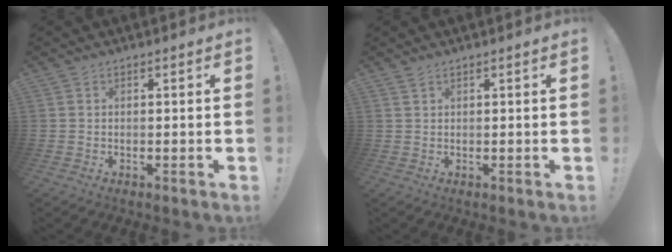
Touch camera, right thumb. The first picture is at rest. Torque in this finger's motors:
{"motor_torque": [0.30, -0.62, 0.17, -0.18, -0.02]}